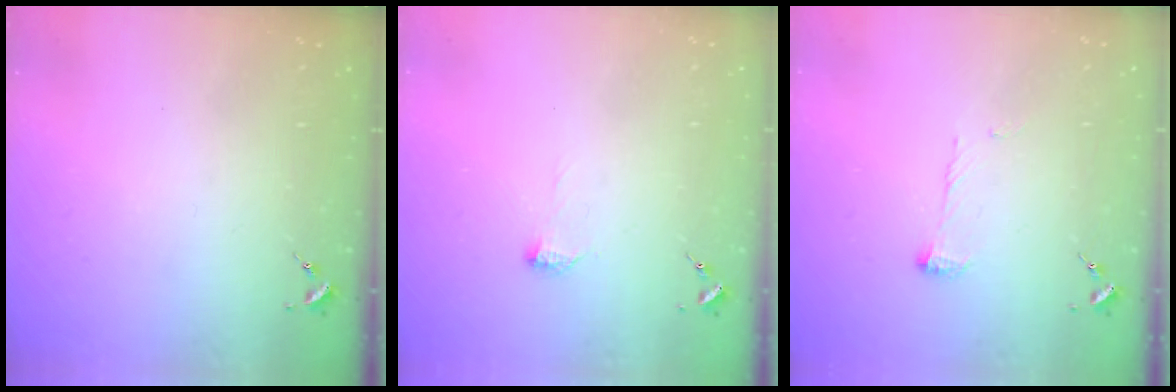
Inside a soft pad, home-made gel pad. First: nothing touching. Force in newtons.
{"total": 5.5, "press": 5.5, "slide": 0.7}
{"total": 6.6, "press": 6.5, "slide": 0.8}